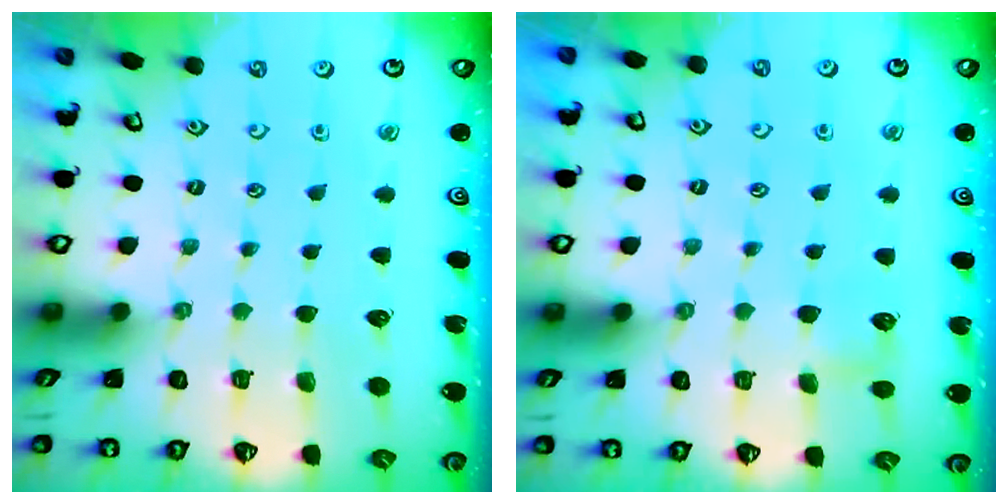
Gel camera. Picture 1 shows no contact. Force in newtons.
{"total": 4.3, "press": 4.3, "slide": 0.6}